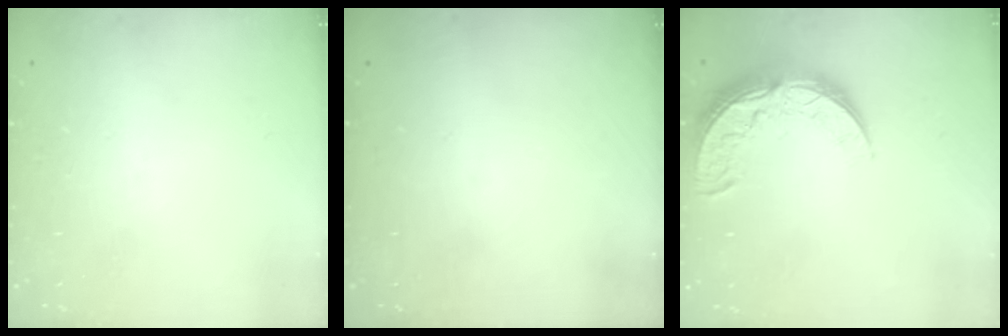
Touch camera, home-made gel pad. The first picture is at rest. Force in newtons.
{"total": 0.0}
{"total": 11.4, "press": 11.3, "slide": 0.8}